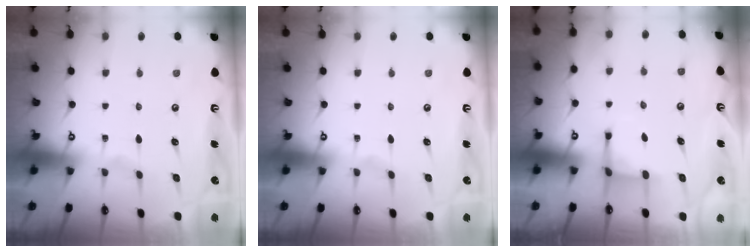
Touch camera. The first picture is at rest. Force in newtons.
{"total": 0.0}
{"total": 3.1, "press": 3.0, "slide": 0.8}